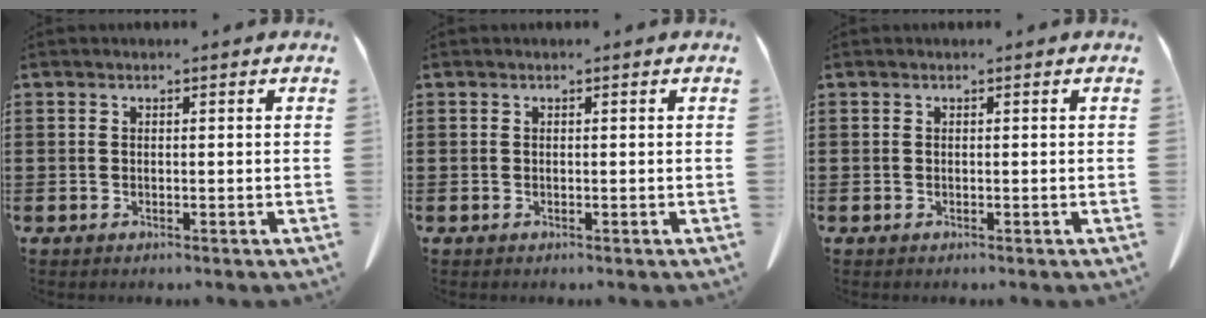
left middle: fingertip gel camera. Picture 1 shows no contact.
{"total": 0.0}
{"total": 0.0}